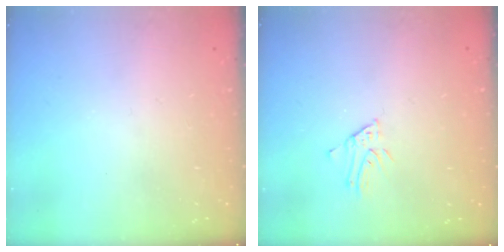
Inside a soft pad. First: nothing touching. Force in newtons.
{"total": 3.6, "press": 3.6, "slide": 0.3}